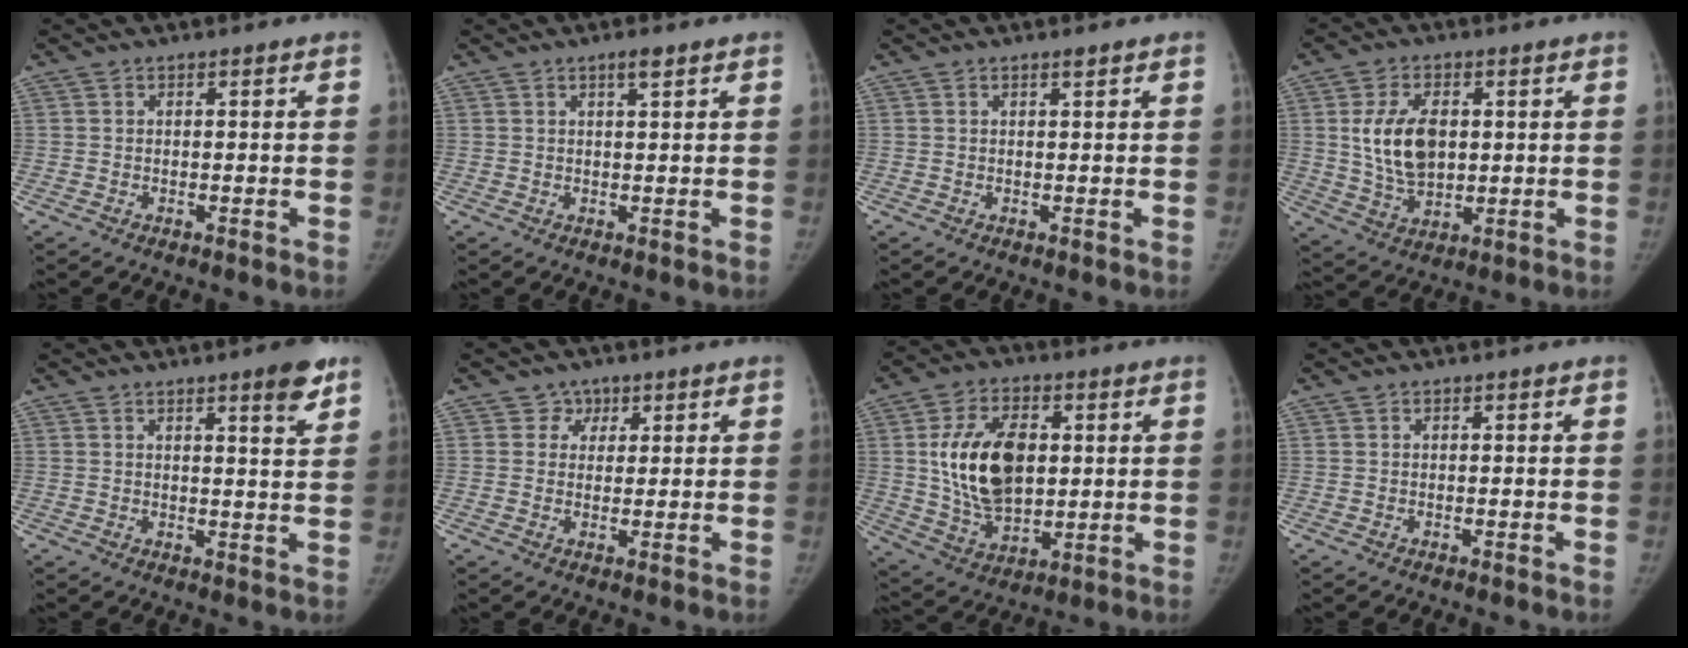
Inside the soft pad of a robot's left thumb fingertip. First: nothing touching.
{"total": 2.0, "force": [1.3, 0.2, 1.4], "torque": [-0.024, -0.009, 0.025]}
{"total": 0.7, "force": [0.6, 0.0, 0.4], "torque": [-0.005, -0.006, 0.014]}
{"total": 10.8, "force": [1.9, 6.7, 8.3], "torque": [-0.134, -0.013, 0.045]}
{"total": 5.3, "force": [3.5, 0.6, 3.9], "torque": [-0.044, -0.023, 0.049]}
{"total": 2.9, "force": [1.5, 2.5, -0.1], "torque": [0.029, -0.005, 0.017]}
{"total": 16.6, "force": [2.7, 10.4, 12.7], "torque": [-0.192, -0.015, 0.058]}
{"total": 0.0}